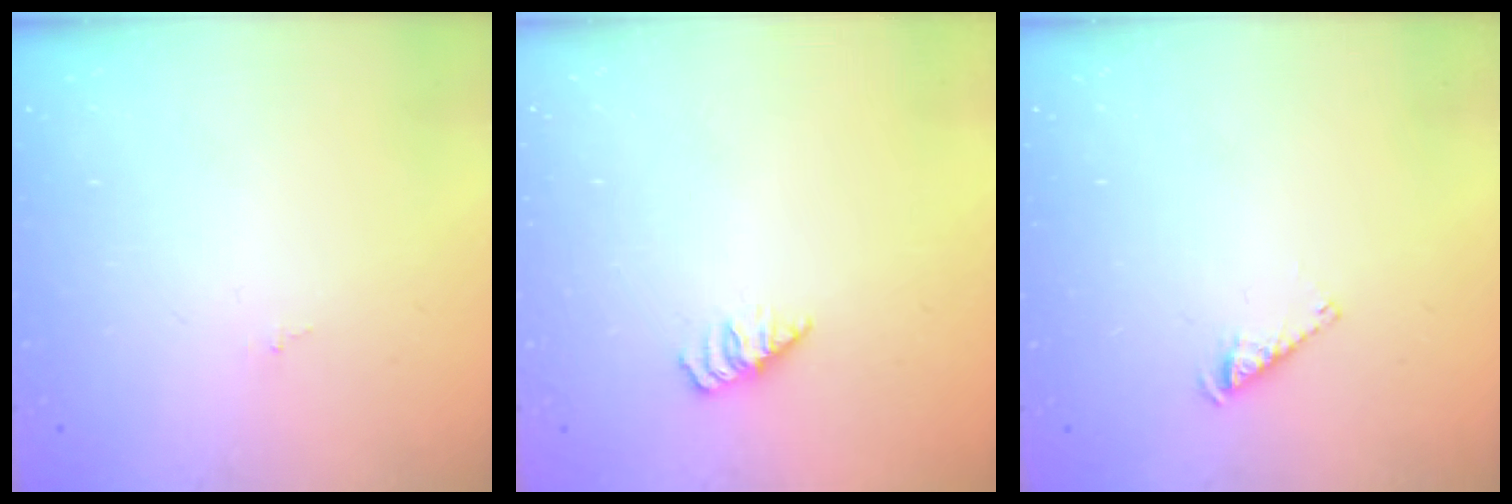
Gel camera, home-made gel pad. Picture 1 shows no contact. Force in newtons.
{"total": 1.7, "press": 1.7, "slide": 0.3}
{"total": 3.1, "press": 3.1, "slide": 0.4}